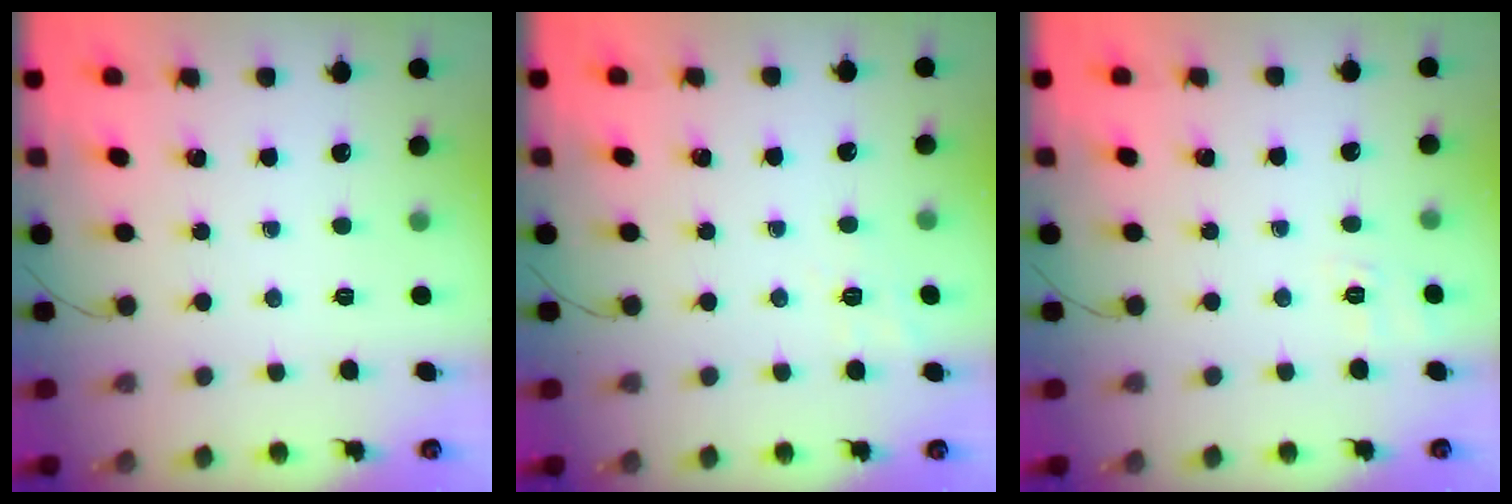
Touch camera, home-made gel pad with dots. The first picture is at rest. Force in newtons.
{"total": 2.1, "press": 0.6, "slide": 2.0}
{"total": 2.7, "press": 2.0, "slide": 1.8}